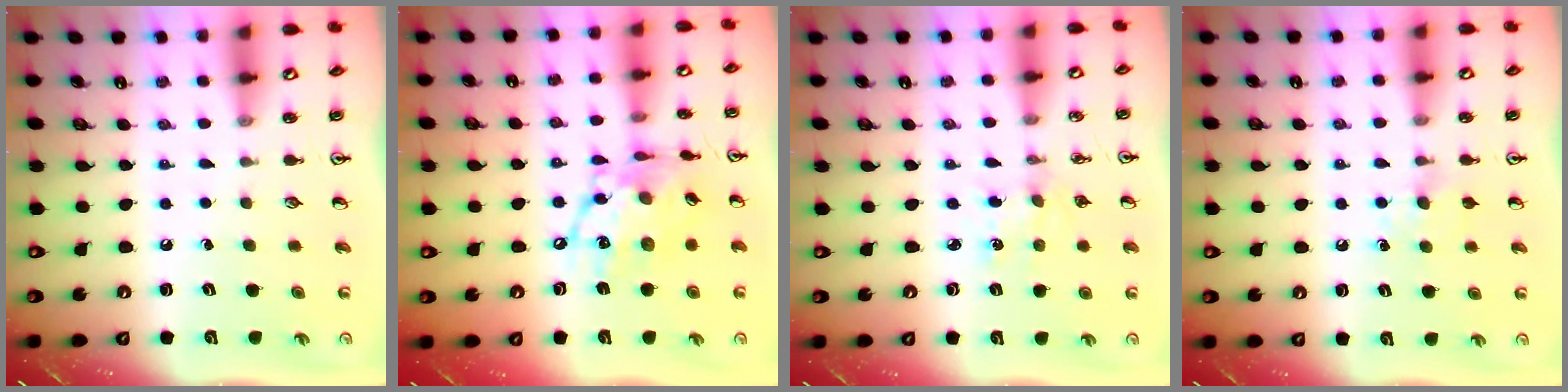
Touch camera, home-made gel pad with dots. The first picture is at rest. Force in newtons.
{"total": 14.7, "press": 14.6, "slide": 1.1}
{"total": 3.9, "press": 3.8, "slide": 0.4}
{"total": 5.6, "press": 5.6, "slide": 0.7}